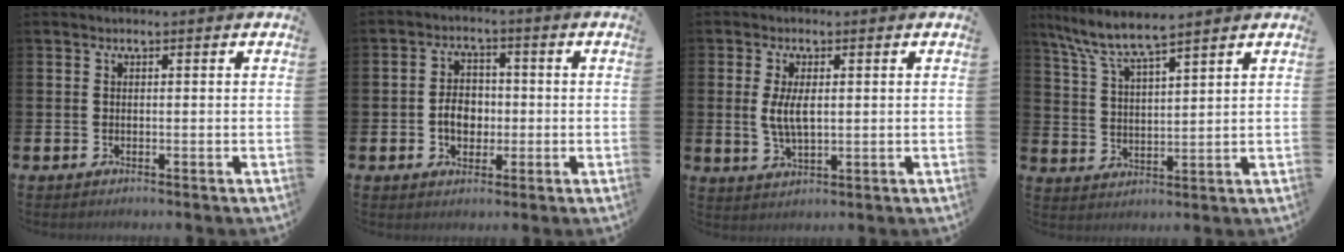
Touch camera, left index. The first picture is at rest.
{"total": 4.4, "force": [-0.8, 3.4, 2.8], "torque": [-0.038, 0.002, -0.023]}
{"total": 4.2, "force": [0.8, 1.9, 3.7], "torque": [-0.064, 0.000, 0.010]}
{"total": 6.7, "force": [6.1, 0.2, 2.7], "torque": [-0.076, -0.030, 0.107]}